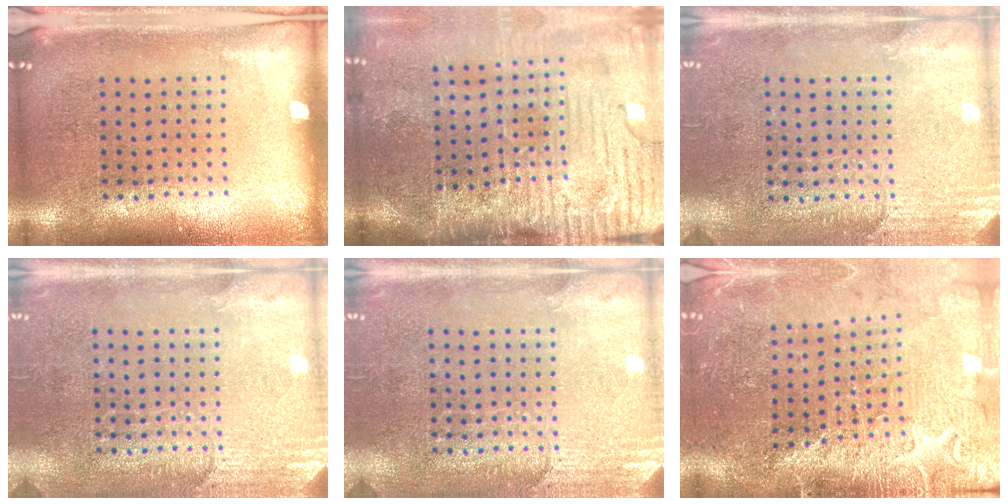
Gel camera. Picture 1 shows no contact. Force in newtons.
{"total": 4.8, "press": 4.0, "slide": 2.6}
{"total": 2.7, "press": 2.4, "slide": 1.2}
{"total": 2.6, "press": 2.3, "slide": 1.2}
{"total": 2.8, "press": 2.5, "slide": 1.3}
{"total": 3.1, "press": 3.1, "slide": 0.4}